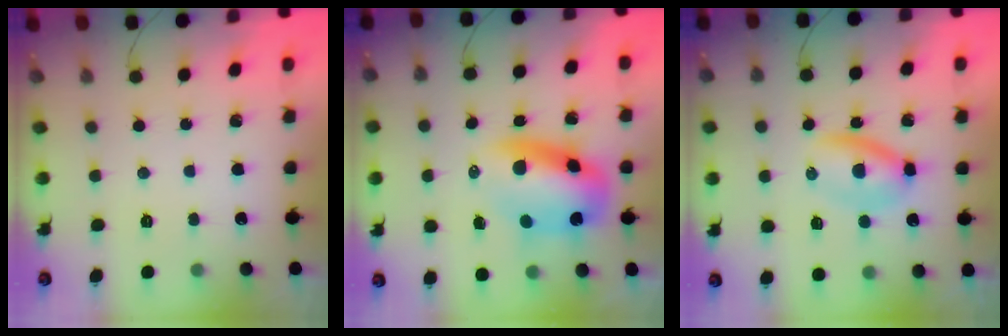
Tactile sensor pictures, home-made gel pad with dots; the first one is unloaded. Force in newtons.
{"total": 11.7, "press": 11.4, "slide": 2.9}
{"total": 5.4, "press": 5.4, "slide": 0.9}